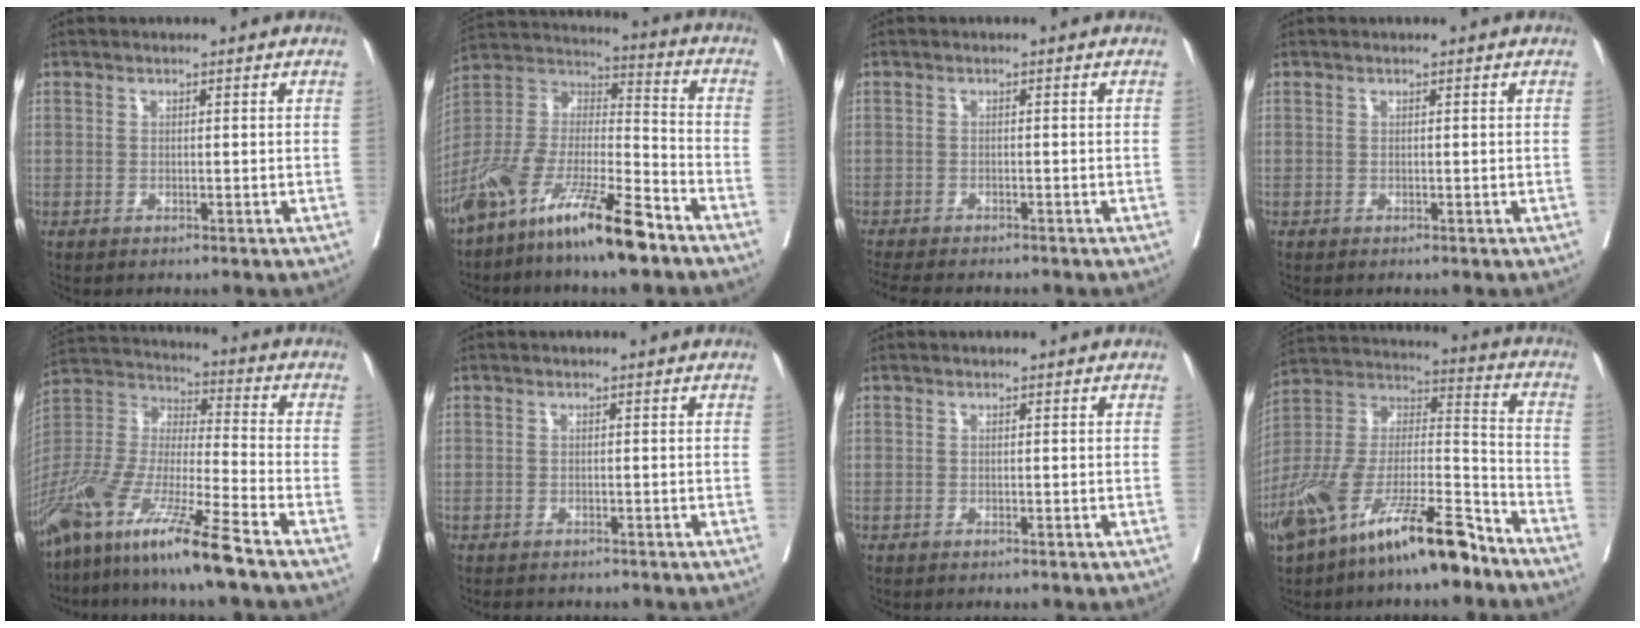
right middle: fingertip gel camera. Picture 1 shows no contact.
{"total": 17.6, "force": [-12.2, 2.9, 12.4], "torque": [-0.256, -0.010, -0.231]}
{"total": 7.6, "force": [-6.6, 1.6, 3.3], "torque": [-0.052, -0.010, -0.099]}
{"total": 0.0}
{"total": 17.4, "force": [-12.1, 0.3, 12.5], "torque": [-0.276, -0.042, -0.236]}
{"total": 2.5, "force": [-2.1, 1.1, 0.6], "torque": [-0.012, -0.005, -0.029]}
{"total": 0.0}
{"total": 19.6, "force": [-13.6, 4.4, 13.4], "torque": [-0.287, -0.010, -0.253]}